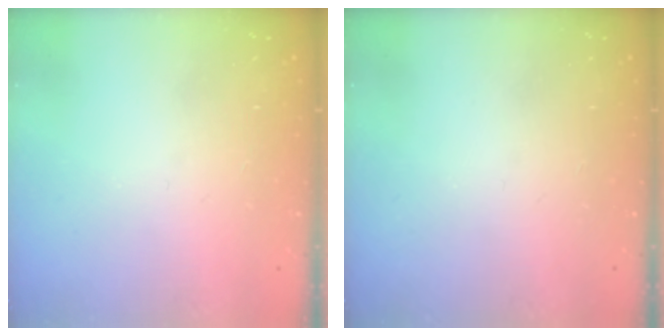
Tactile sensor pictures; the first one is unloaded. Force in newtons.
{"total": 0.0}